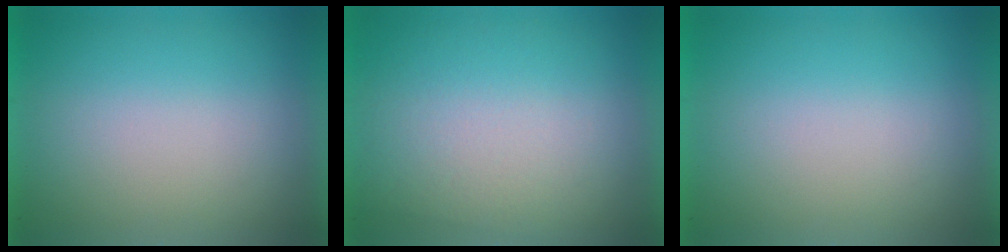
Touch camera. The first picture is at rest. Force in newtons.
{"total": 2.6}
{"total": 1.4}